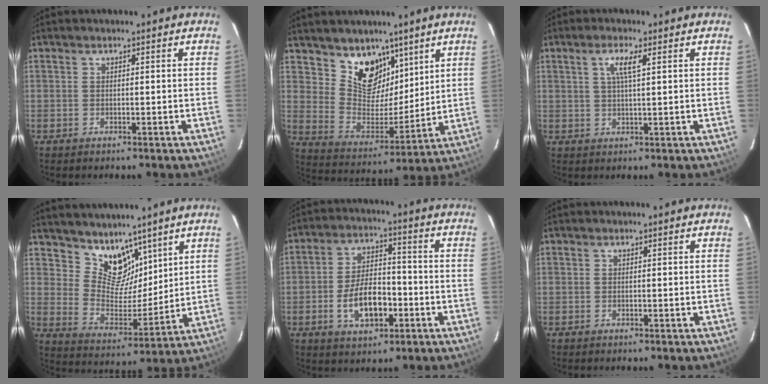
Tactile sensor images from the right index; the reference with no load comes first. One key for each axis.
{"total": 12.2, "fx": 8.0, "fy": 7.8, "fz": 4.8, "tx": -0.086, "ty": -0.012, "tz": 0.154}
{"total": 3.6, "fx": 1.4, "fy": 0.3, "fz": 3.3, "tx": -0.064, "ty": 0.003, "tz": 0.025}
{"total": 10.6, "fx": 7.9, "fy": 6.0, "fz": 3.7, "tx": -0.060, "ty": -0.003, "tz": 0.154}
{"total": 10.2, "fx": -3.5, "fy": 5.2, "fz": 8.0, "tx": -0.157, "ty": 0.015, "tz": -0.049}
{"total": 0.0}